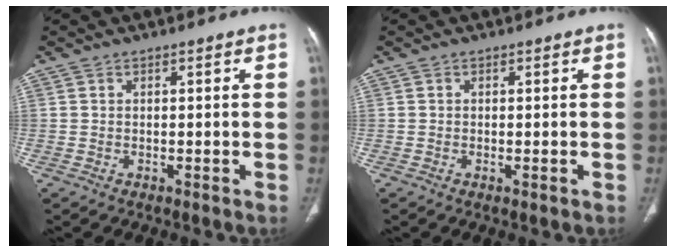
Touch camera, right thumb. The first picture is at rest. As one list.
[{"total": 0.8, "force": [-0.2, 0.2, 0.7], "torque": [-0.015, -0.003, -0.003]}]